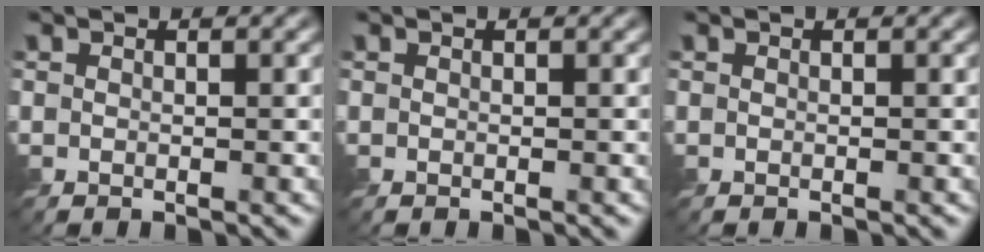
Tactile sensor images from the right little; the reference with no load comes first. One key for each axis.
{"total": 0.0}
{"total": 0.0}